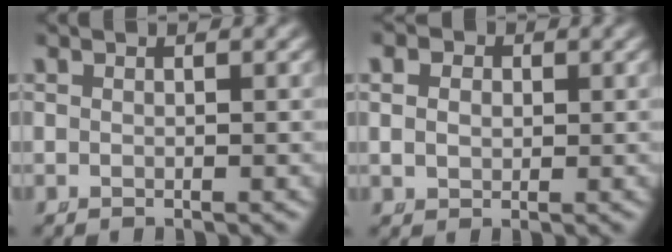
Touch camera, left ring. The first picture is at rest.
{"total": 2.9, "force": [0.6, 2.5, 1.2], "torque": [-0.029, -0.006, 0.014]}